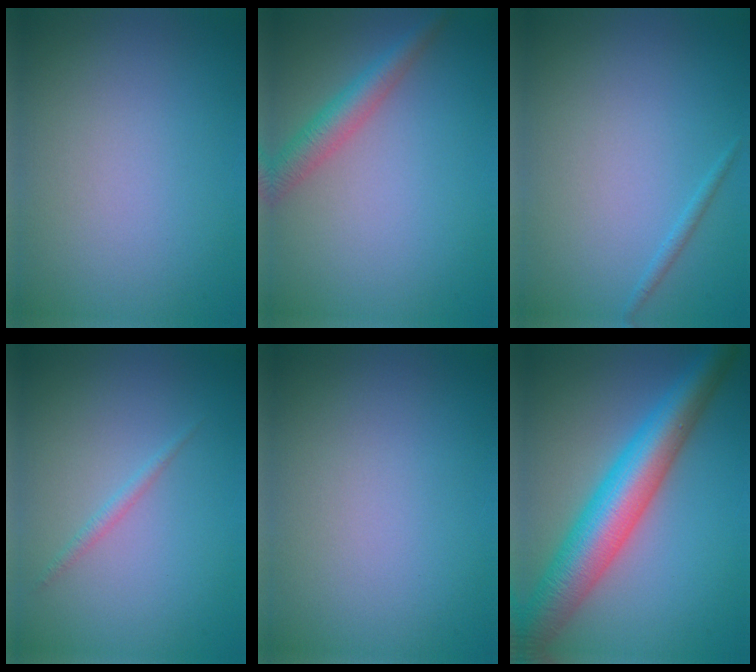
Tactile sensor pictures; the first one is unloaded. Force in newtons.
{"total": 3.0, "press": 3.0, "slide": 0.2}
{"total": 0.6, "press": 0.6, "slide": 0.1}
{"total": 0.8, "press": 0.8, "slide": 0.1}
{"total": 0.0}
{"total": 8.8, "press": 8.8, "slide": 0.2}